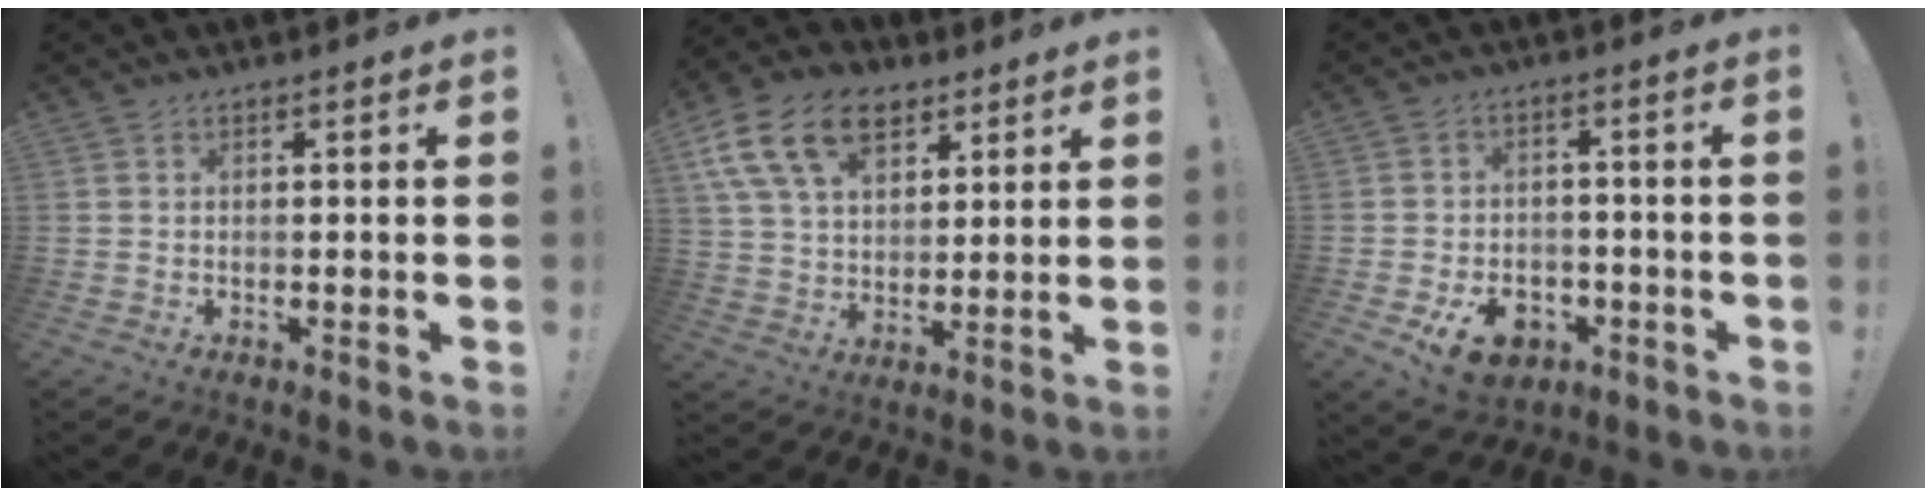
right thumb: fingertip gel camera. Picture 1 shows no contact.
{"total": 17.3, "force": [8.8, 11.1, 10.0], "torque": [-0.175, -0.026, 0.166]}
{"total": 9.5, "force": [-4.9, 6.5, 5.1], "torque": [-0.068, 0.032, -0.082]}